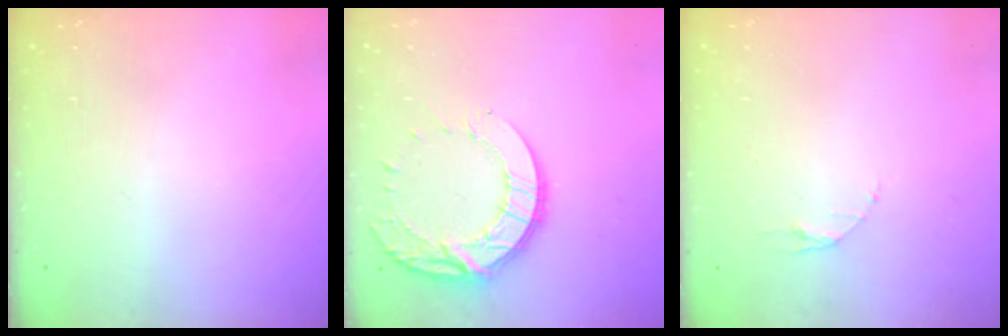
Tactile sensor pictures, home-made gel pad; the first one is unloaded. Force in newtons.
{"total": 13.6, "press": 13.5, "slide": 1.1}
{"total": 3.5, "press": 3.4, "slide": 0.4}